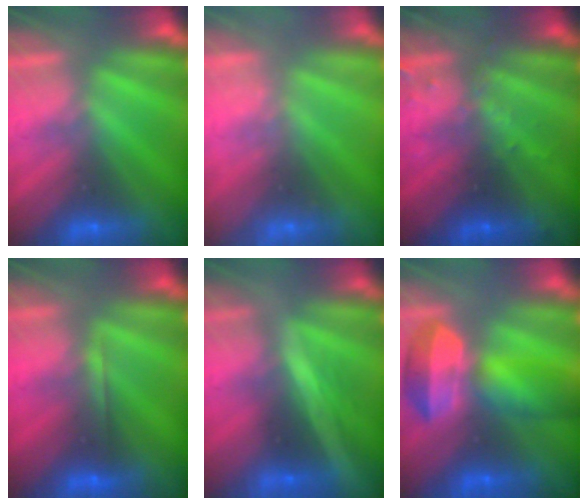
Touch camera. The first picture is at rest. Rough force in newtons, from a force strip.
{"total": 2.3}
{"total": 3.1}
{"total": 1.7}
{"total": 1.7}
{"total": 6.9}